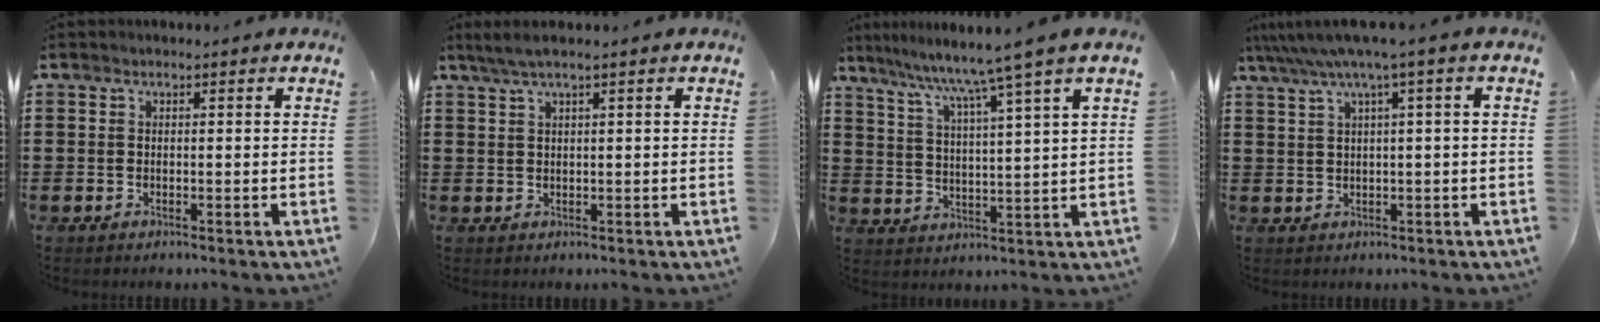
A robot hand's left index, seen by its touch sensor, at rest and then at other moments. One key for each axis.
{"total": 2.0, "fx": 0.9, "fy": -0.1, "fz": 1.8, "tx": -0.034, "ty": -0.002, "tz": 0.016}
{"total": 7.0, "fx": 5.6, "fy": -1.7, "fz": 3.8, "tx": -0.098, "ty": -0.038, "tz": 0.084}
{"total": 4.1, "fx": 1.4, "fy": -0.5, "fz": 3.9, "tx": -0.077, "ty": -0.011, "tz": 0.019}